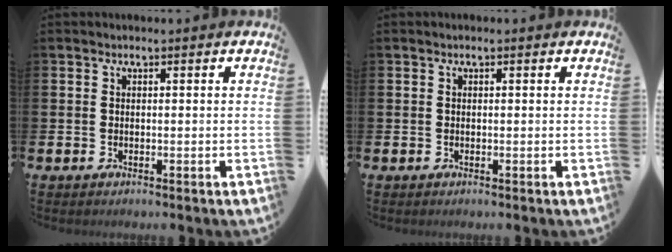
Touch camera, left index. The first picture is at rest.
{"total": 0.0}